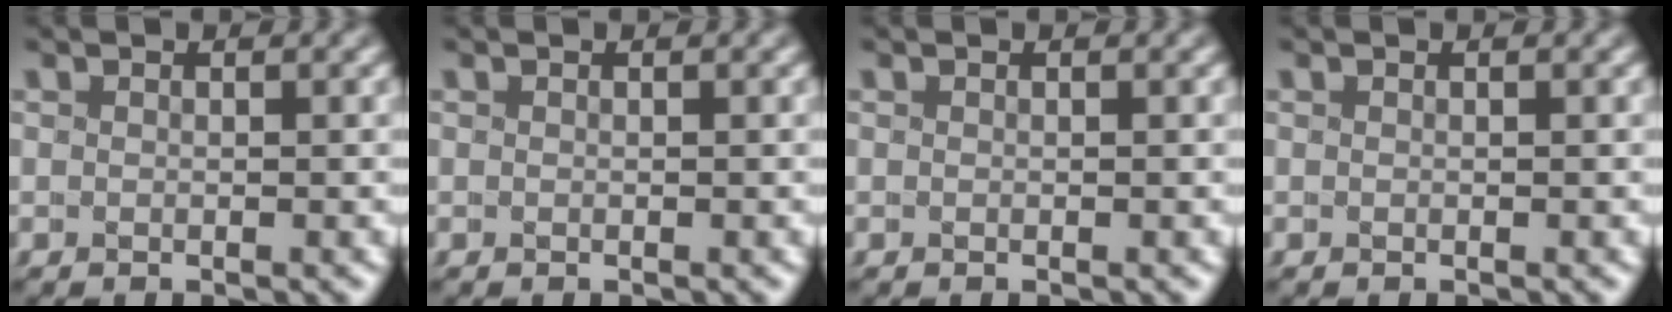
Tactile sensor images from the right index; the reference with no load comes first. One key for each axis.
{"total": 0.0}
{"total": 0.0}
{"total": 0.0}